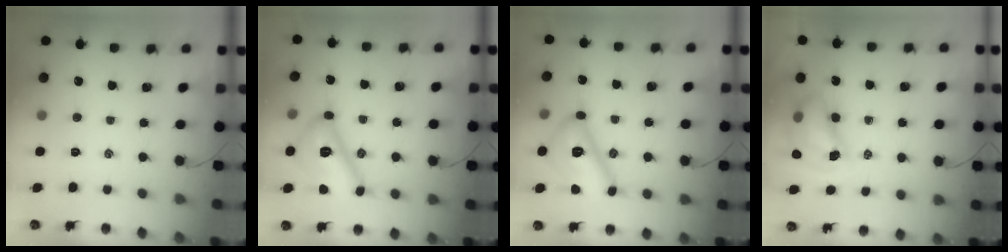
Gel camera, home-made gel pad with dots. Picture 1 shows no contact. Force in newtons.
{"total": 14.1, "press": 14.1, "slide": 1.0}
{"total": 14.1, "press": 14.1, "slide": 1.0}
{"total": 8.2, "press": 8.0, "slide": 2.0}